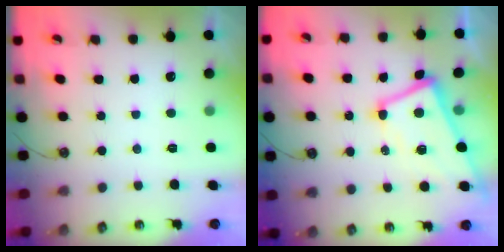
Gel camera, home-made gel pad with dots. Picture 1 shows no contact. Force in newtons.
{"total": 1.9, "press": 1.7, "slide": 0.9}